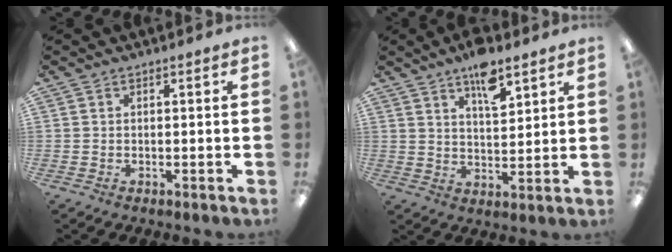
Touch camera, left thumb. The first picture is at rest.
{"total": 9.1, "force": [6.3, 3.6, 5.5], "torque": [-0.076, -0.036, 0.105]}